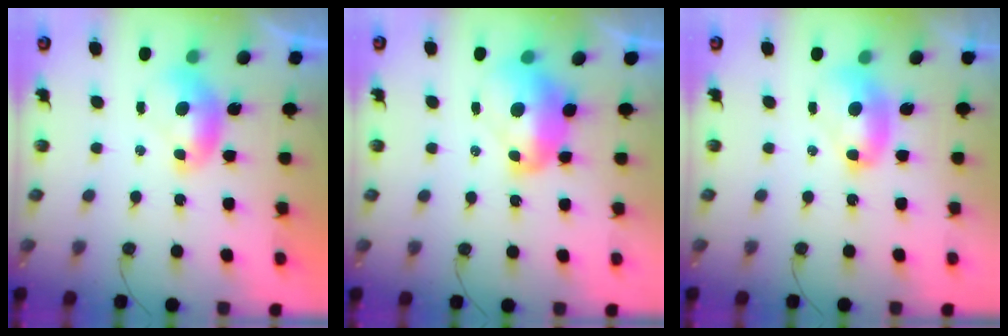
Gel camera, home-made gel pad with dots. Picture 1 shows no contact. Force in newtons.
{"total": 4.7, "press": 4.6, "slide": 0.9}
{"total": 2.7, "press": 2.7, "slide": 0.2}